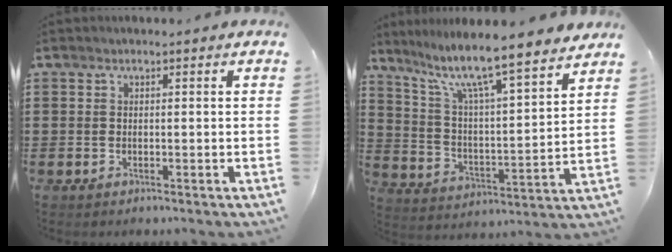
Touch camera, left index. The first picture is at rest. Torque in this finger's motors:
{"motor_torque": [2.14, 0.00, 0.63, 0.21]}